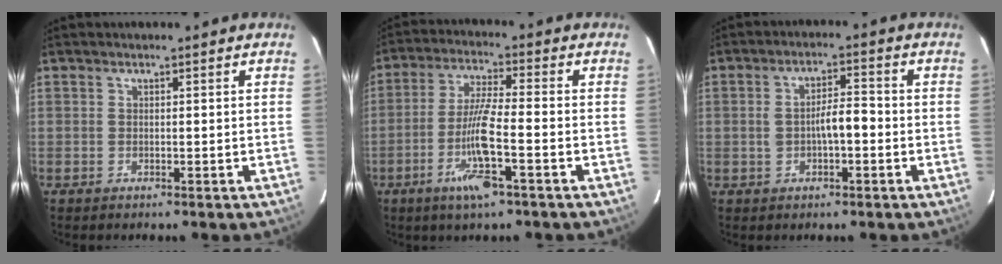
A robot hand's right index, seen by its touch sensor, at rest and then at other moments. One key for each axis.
{"total": 9.4, "fx": -3.9, "fy": 0.2, "fz": 8.6, "tx": -0.168, "ty": -0.009, "tz": -0.073}
{"total": 4.9, "fx": -0.7, "fy": 1.7, "fz": 4.5, "tx": -0.085, "ty": 0.017, "tz": -0.009}